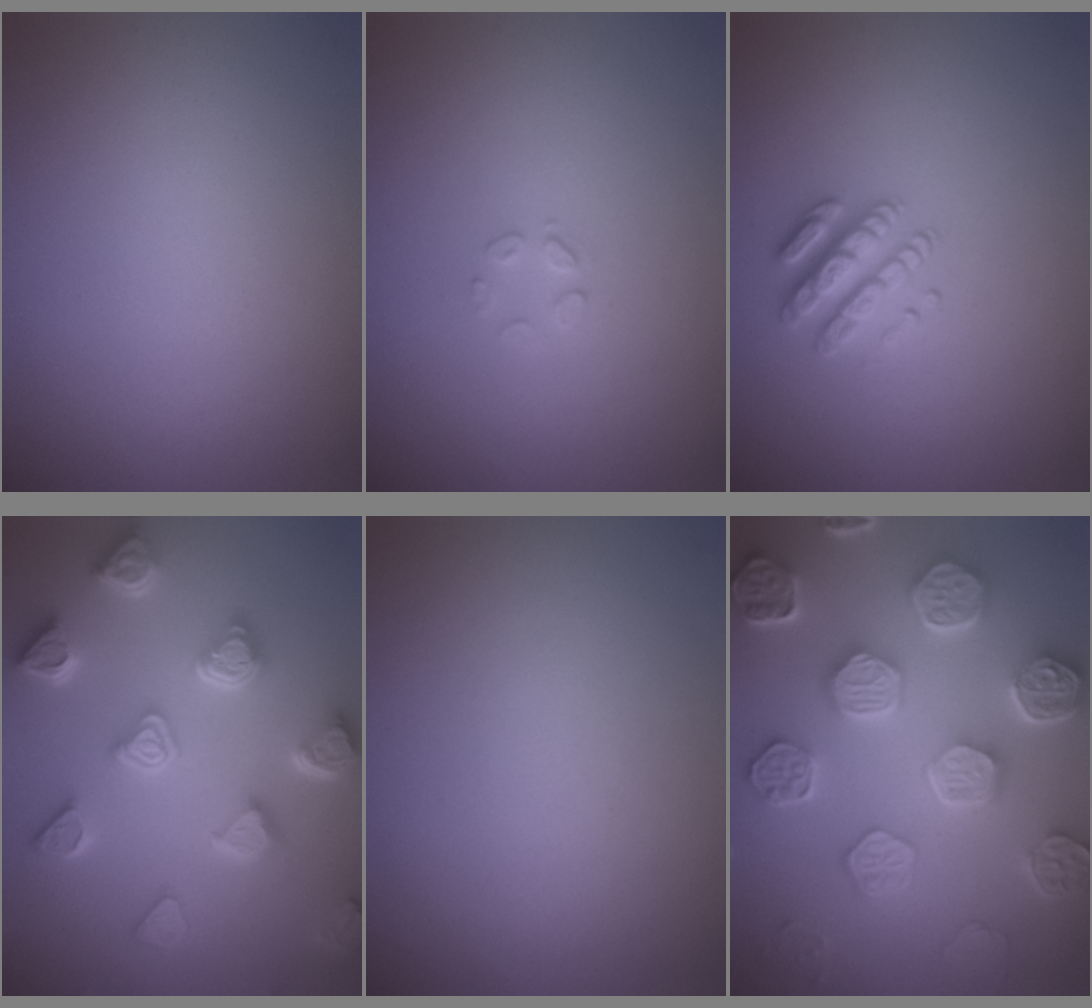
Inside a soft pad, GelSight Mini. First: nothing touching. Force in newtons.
{"total": 1.0, "press": 1.0, "slide": 0.1}
{"total": 2.6, "press": 2.6, "slide": 0.6}
{"total": 6.6, "press": 5.3, "slide": 3.8}
{"total": 0.0}
{"total": 8.5, "press": 6.6, "slide": 5.3}